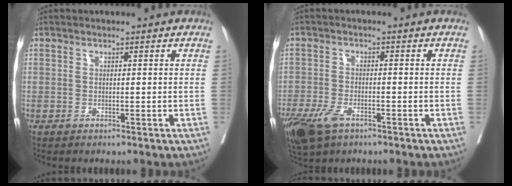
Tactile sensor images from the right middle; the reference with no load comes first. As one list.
[{"total": 8.0, "force": [-5.0, 3.7, 5.1], "torque": [-0.104, -0.013, -0.089]}]